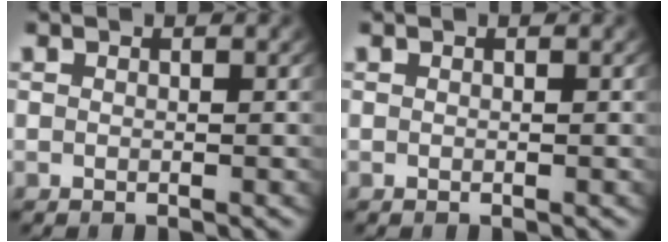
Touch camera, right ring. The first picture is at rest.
{"total": 0.0}